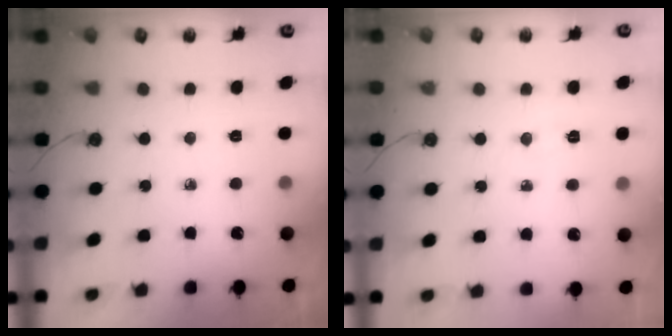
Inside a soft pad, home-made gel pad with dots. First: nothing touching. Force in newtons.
{"total": 3.5, "press": 3.5, "slide": 0.6}